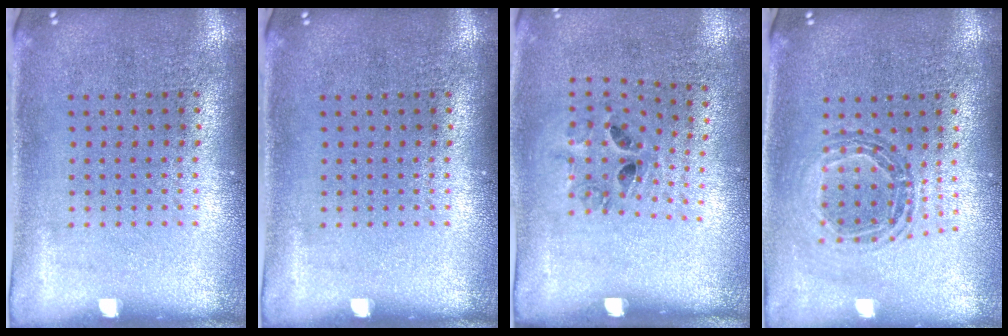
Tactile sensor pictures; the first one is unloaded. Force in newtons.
{"total": 0.0}
{"total": 1.4, "press": 0.8, "slide": 1.2}
{"total": 0.9, "press": 0.9, "slide": 0.1}